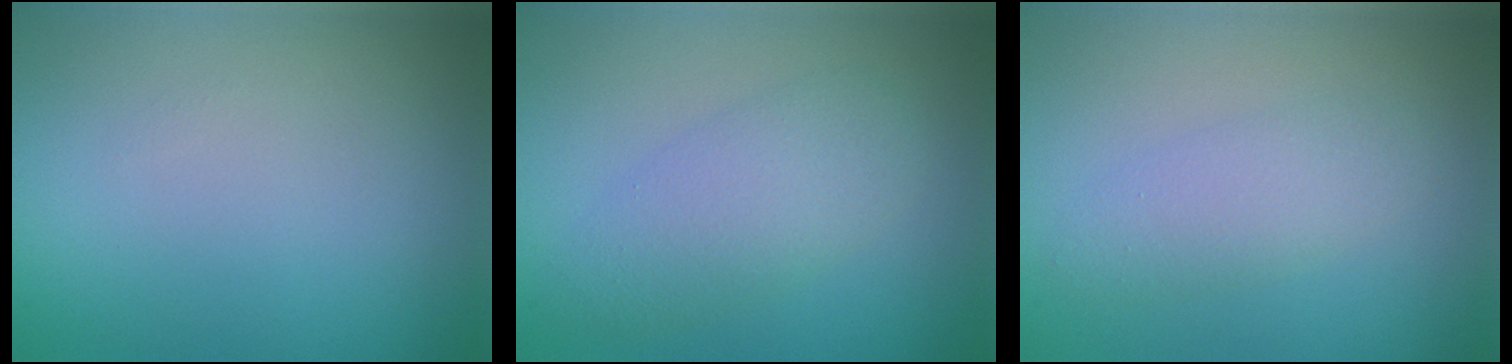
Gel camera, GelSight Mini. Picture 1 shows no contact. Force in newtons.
{"total": 3.7, "press": 3.7, "slide": 0.1}
{"total": 2.5, "press": 2.5, "slide": 0.1}